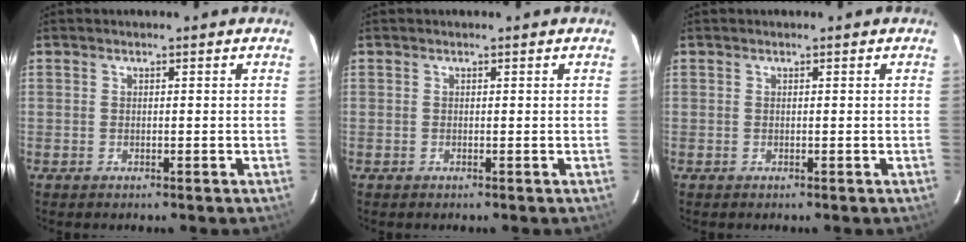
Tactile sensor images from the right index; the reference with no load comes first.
{"total": 0.0}
{"total": 0.0}